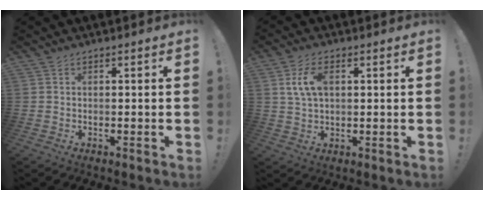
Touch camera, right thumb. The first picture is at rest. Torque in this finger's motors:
{"motor_torque": [0.57, 0.56, 0.09, -0.01, 0.02]}